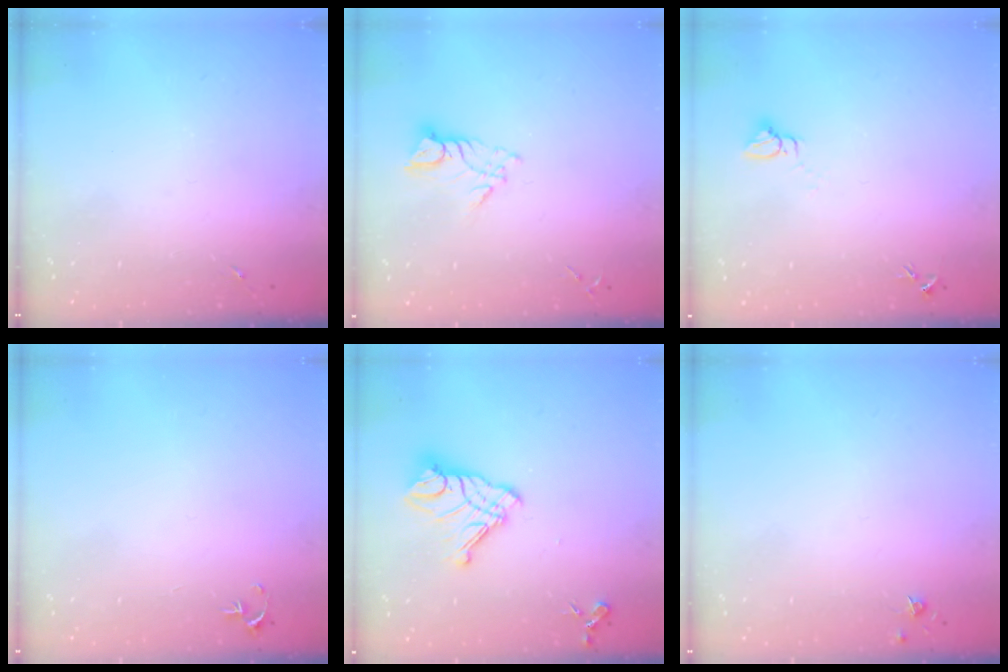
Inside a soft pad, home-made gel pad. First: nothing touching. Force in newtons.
{"total": 7.5, "press": 7.4, "slide": 0.6}
{"total": 2.7, "press": 2.7, "slide": 0.1}
{"total": 3.4, "press": 3.4, "slide": 0.3}
{"total": 14.4, "press": 14.3, "slide": 1.9}
{"total": 3.3, "press": 3.3, "slide": 0.5}